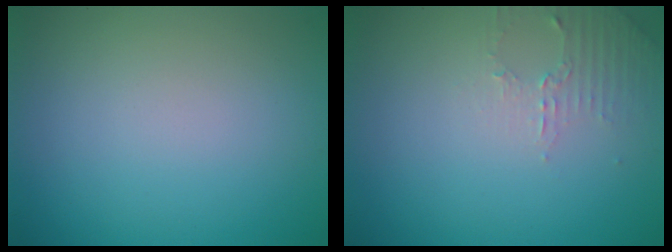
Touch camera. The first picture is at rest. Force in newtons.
{"total": 1.8, "press": 1.7, "slide": 0.5}